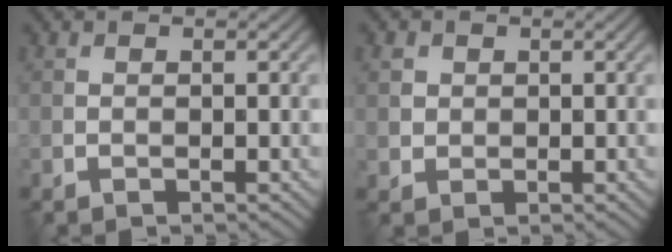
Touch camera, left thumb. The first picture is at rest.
{"total": 2.1, "force": [0.8, 1.9, 0.5], "torque": [-0.022, -0.008, 0.020]}